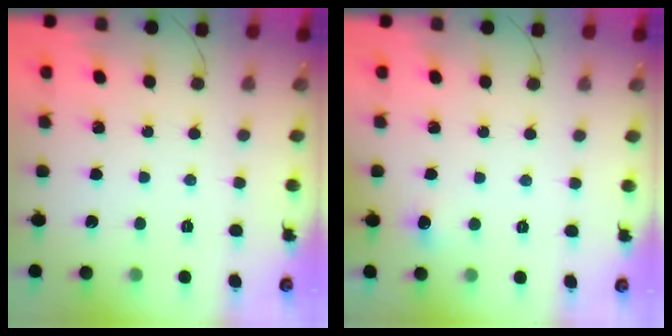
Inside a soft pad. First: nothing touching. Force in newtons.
{"total": 4.0, "press": 3.6, "slide": 1.7}